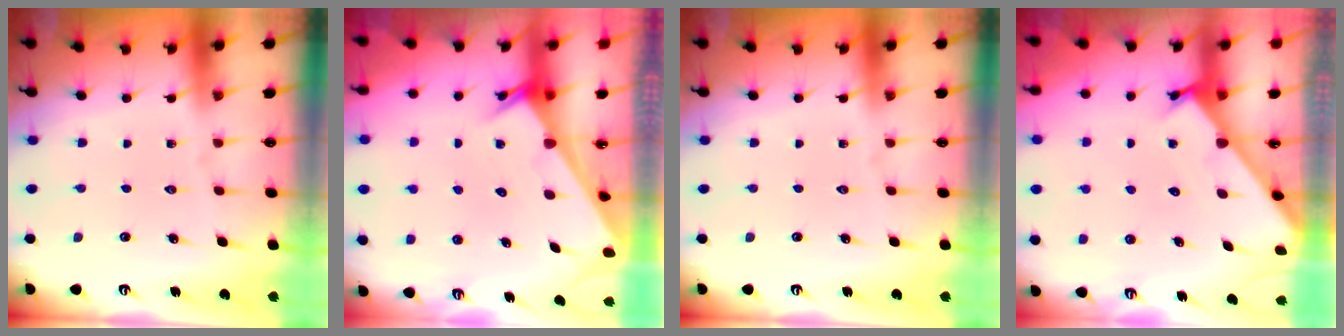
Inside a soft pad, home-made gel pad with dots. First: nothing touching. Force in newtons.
{"total": 2.0, "press": 2.0, "slide": 0.1}
{"total": 0.0}
{"total": 2.4, "press": 2.4, "slide": 0.3}